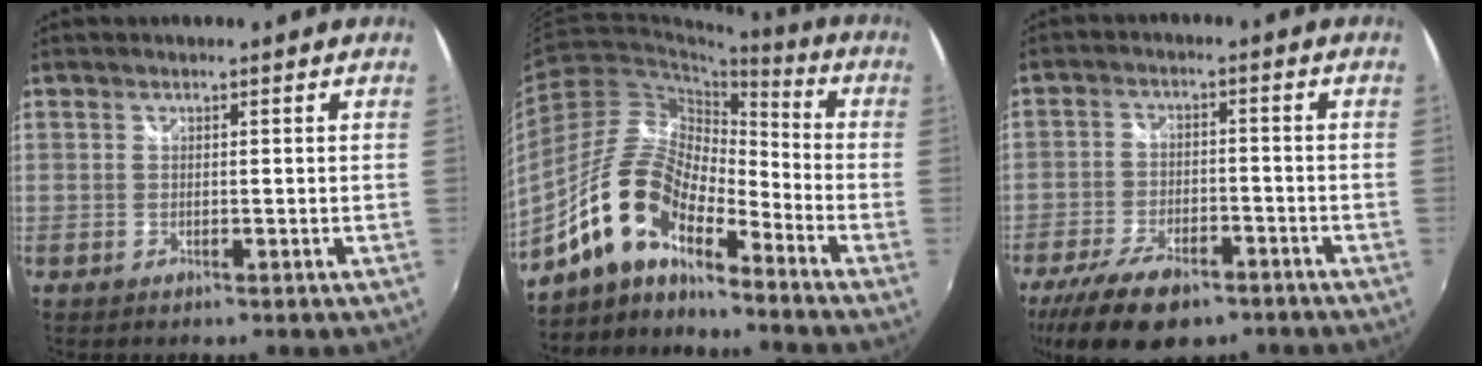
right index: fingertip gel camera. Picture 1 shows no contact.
{"total": 13.4, "force": [-9.0, 4.8, 8.6], "torque": [-0.166, 0.016, -0.184]}
{"total": 14.1, "force": [-9.6, 6.7, 8.0], "torque": [-0.184, -0.022, -0.161]}